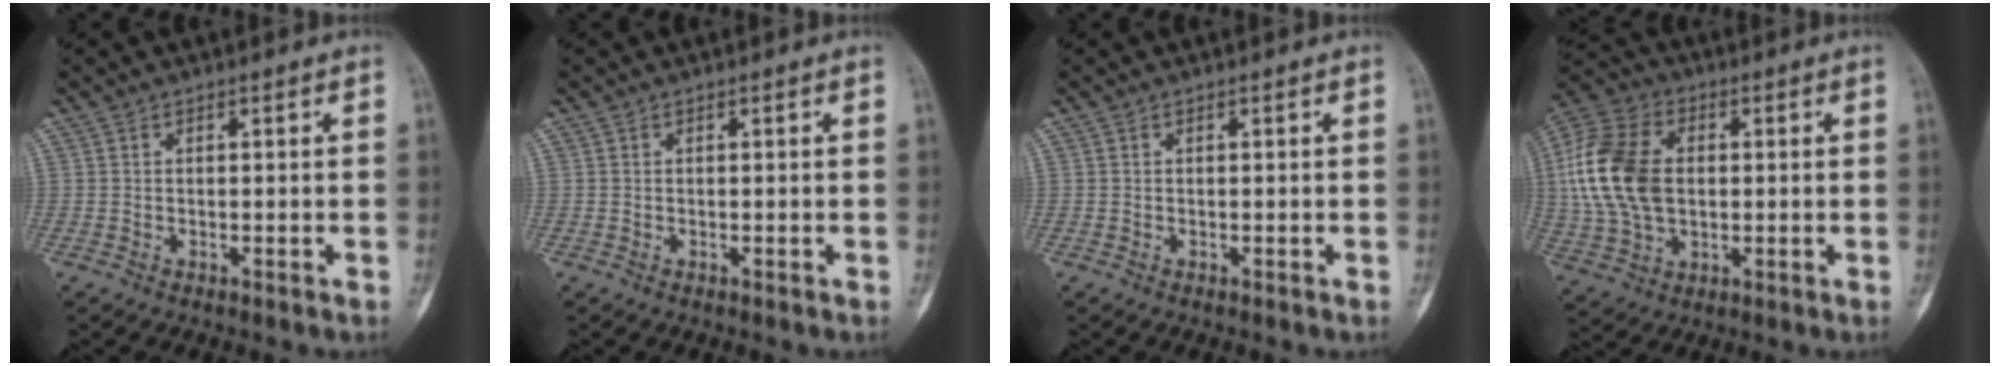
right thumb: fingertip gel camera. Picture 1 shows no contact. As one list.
[{"total": 0.0}, {"total": 0.0}, {"total": 17.8, "force": [1.4, 11.9, 13.2], "torque": [-0.270, 0.013, 0.027]}]